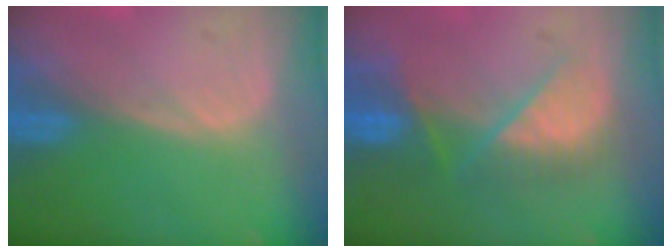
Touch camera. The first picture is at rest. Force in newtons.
{"total": 7.9, "press": 7.2, "slide": 3.1}